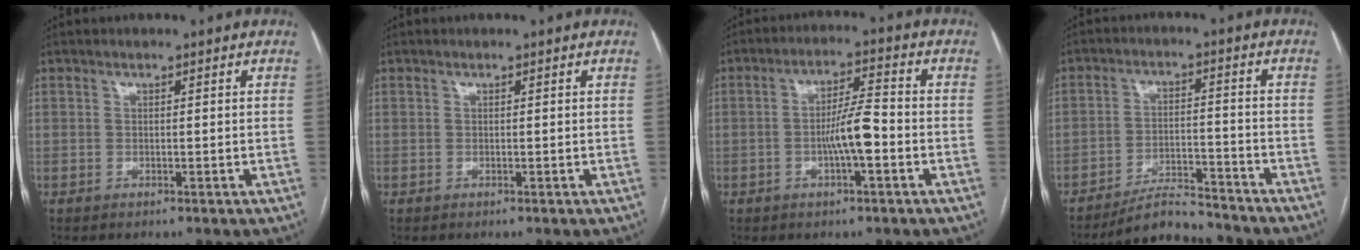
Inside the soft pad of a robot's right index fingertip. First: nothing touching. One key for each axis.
{"total": 0.0}
{"total": 6.4, "fx": -1.7, "fy": 0.7, "fz": 6.1, "tx": -0.116, "ty": 0.009, "tz": -0.031}
{"total": 7.3, "fx": -7.1, "fy": 1.2, "fz": 1.3, "tx": -0.020, "ty": 0.004, "tz": -0.119}